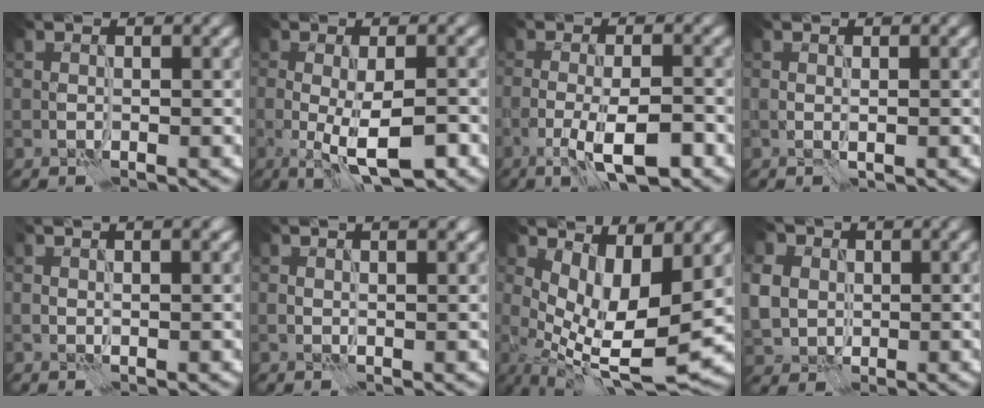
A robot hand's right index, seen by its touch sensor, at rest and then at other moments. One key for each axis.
{"total": 5.8, "fx": -1.6, "fy": 1.3, "fz": 5.4, "tx": -0.090, "ty": -0.009, "tz": -0.023}
{"total": 6.0, "fx": -2.9, "fy": 1.5, "fz": 5.0, "tx": -0.089, "ty": -0.001, "tz": -0.052}
{"total": 0.9, "fx": -0.1, "fy": 0.4, "fz": 0.9, "tx": -0.017, "ty": -0.004, "tz": 0.000}
{"total": 2.5, "fx": 1.3, "fy": 0.8, "fz": 1.9, "tx": -0.027, "ty": 0.003, "tz": 0.018}
{"total": 2.8, "fx": 1.6, "fy": 0.9, "fz": 2.1, "tx": -0.024, "ty": 0.004, "tz": 0.016}
{"total": 9.4, "fx": 1.0, "fy": 3.6, "fz": 8.6, "tx": -0.162, "ty": -0.012, "tz": 0.024}
{"total": 6.7, "fx": 1.6, "fy": 5.7, "fz": 3.1, "tx": -0.085, "ty": 0.018, "tz": 0.028}